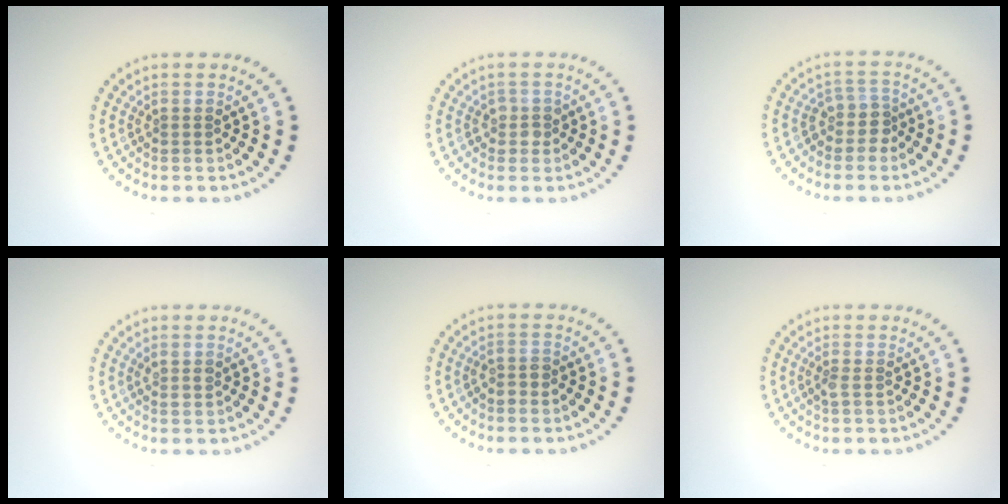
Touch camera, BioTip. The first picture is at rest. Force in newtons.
{"total": 1.3, "press": 1.1, "slide": 0.6}
{"total": 1.9, "press": 1.6, "slide": 1.2}
{"total": 0.9, "press": 0.8, "slide": 0.5}
{"total": 1.0, "press": 0.8, "slide": 0.5}
{"total": 0.6, "press": 0.5, "slide": 0.3}